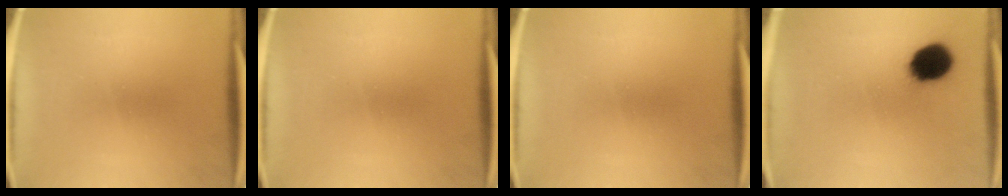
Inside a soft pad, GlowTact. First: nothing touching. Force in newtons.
{"total": 0.0}
{"total": 0.0}
{"total": 11.8}